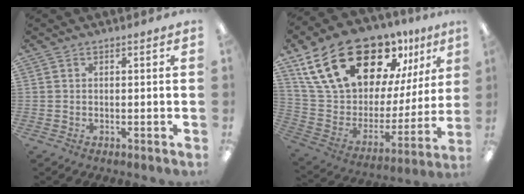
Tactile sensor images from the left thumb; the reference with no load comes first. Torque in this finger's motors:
{"motor_torque": [2.45, 2.56, 1.63, -1.14, 0.43]}